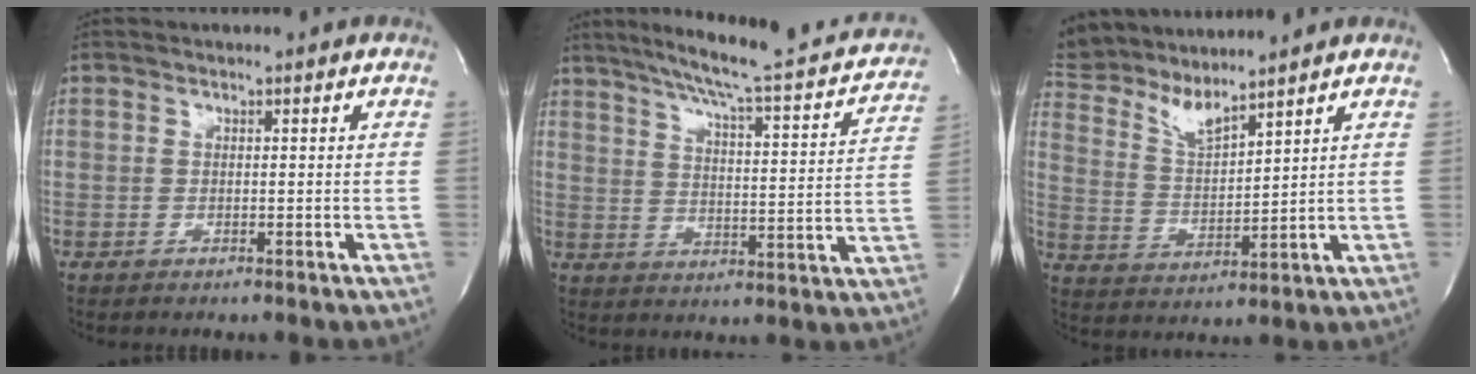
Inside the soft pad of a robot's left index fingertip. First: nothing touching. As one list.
[{"total": 22.5, "force": [19.8, 2.3, 10.5], "torque": [-0.157, -0.027, 0.247]}, {"total": 7.1, "force": [5.2, -0.4, 4.9], "torque": [-0.109, -0.001, 0.106]}]